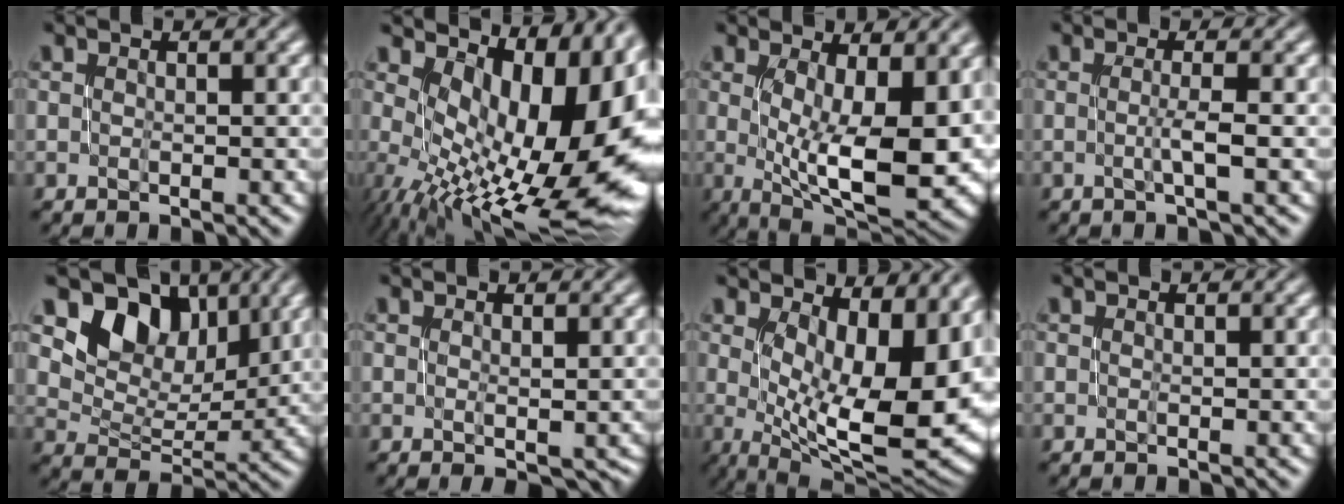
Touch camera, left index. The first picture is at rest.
{"total": 15.3, "force": [1.1, 7.8, 13.1], "torque": [-0.166, -0.014, 0.033]}
{"total": 12.8, "force": [-0.5, 5.2, 11.7], "torque": [-0.161, -0.013, 0.008]}
{"total": 1.8, "force": [-0.2, 0.3, 1.7], "torque": [-0.030, 0.004, -0.009]}
{"total": 7.2, "force": [5.0, 4.4, 2.7], "torque": [-0.040, -0.003, 0.078]}
{"total": 1.9, "force": [-0.1, 0.9, 1.7], "torque": [-0.012, 0.006, 0.006]}
{"total": 13.6, "force": [1.0, 6.3, 12.0], "torque": [-0.148, -0.019, 0.040]}
{"total": 0.0}